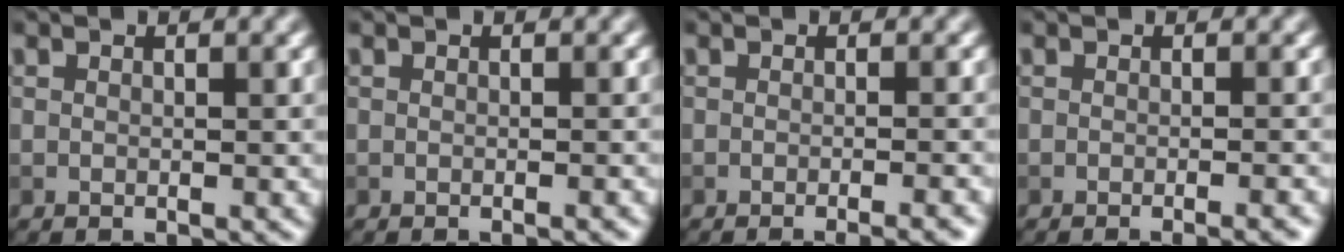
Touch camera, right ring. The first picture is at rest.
{"total": 0.8, "force": [-0.4, 0.2, 0.7], "torque": [-0.004, 0.000, -0.007]}
{"total": 3.4, "force": [-1.8, 1.0, 2.7], "torque": [-0.013, 0.008, -0.022]}
{"total": 2.8, "force": [-1.4, 0.9, 2.3], "torque": [-0.010, 0.003, -0.017]}